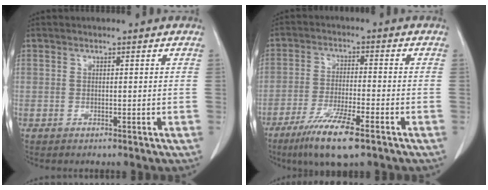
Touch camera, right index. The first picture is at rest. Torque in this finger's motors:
{"motor_torque": [1.05, -0.98, 0.61, 0.16]}